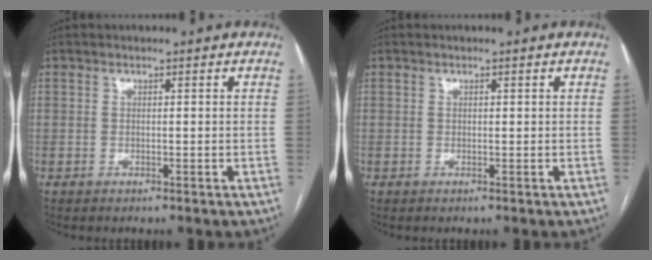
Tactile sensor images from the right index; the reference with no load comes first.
{"total": 0.0}